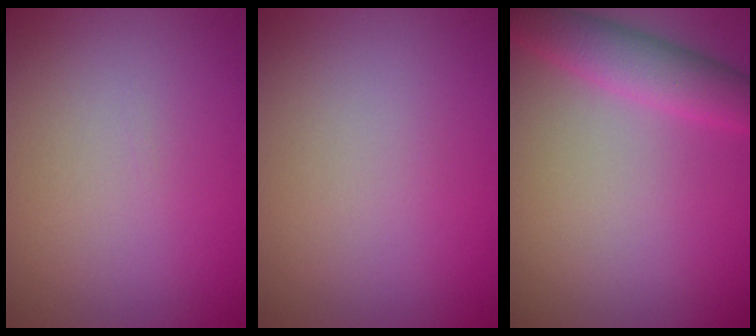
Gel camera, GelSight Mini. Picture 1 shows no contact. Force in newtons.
{"total": 0.0}
{"total": 4.2, "press": 4.2, "slide": 0.2}